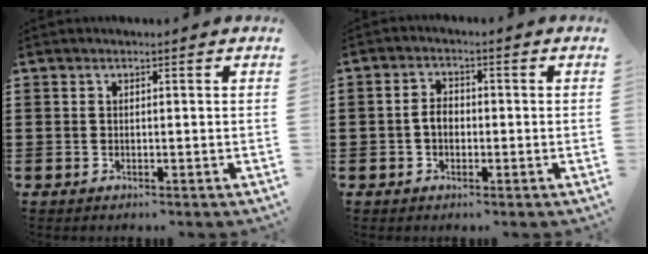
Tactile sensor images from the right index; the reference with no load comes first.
{"total": 2.8, "force": [-0.6, 1.8, 2.0], "torque": [-0.040, 0.004, -0.012]}